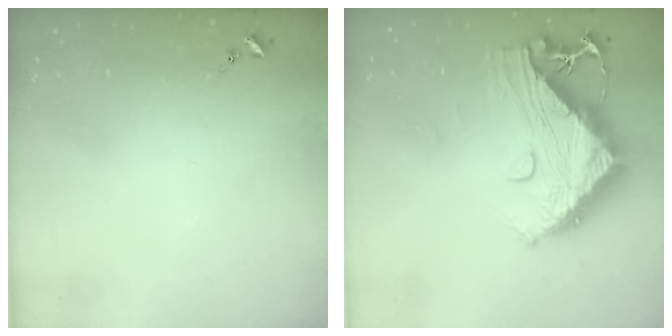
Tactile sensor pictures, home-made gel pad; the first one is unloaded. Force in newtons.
{"total": 14.5, "press": 14.4, "slide": 1.6}